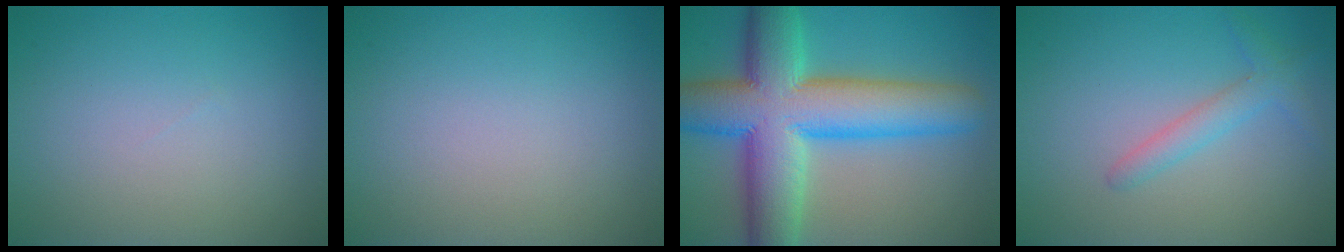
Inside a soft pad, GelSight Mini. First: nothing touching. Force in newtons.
{"total": 0.0}
{"total": 13.2, "press": 13.2, "slide": 0.5}
{"total": 2.2, "press": 2.2, "slide": 0.1}